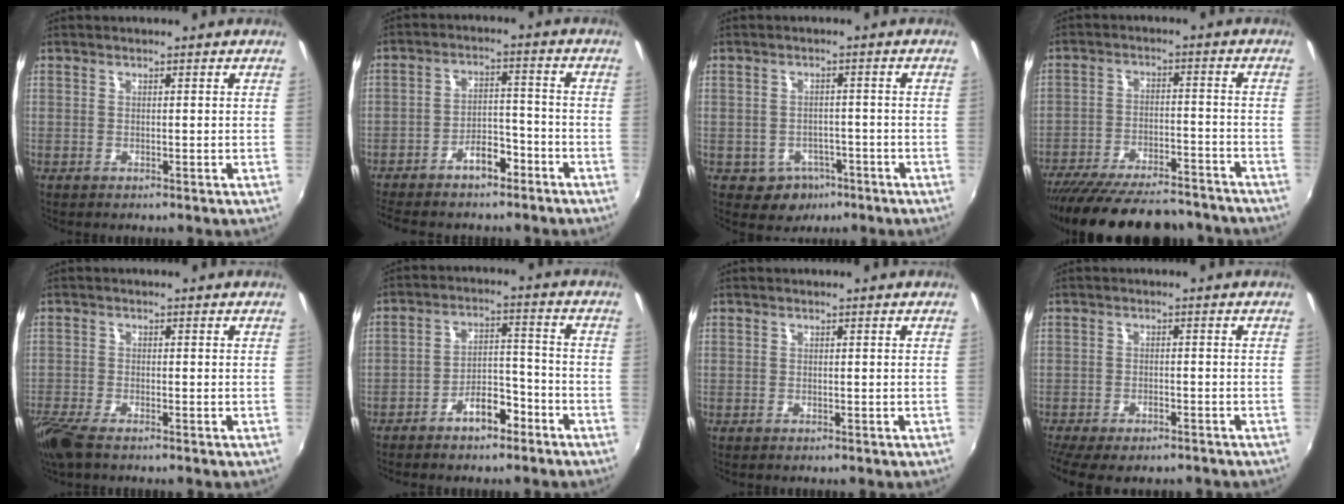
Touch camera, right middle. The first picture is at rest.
{"total": 8.6, "force": [-6.6, 3.7, 4.1], "torque": [-0.086, 0.021, -0.100]}
{"total": 5.4, "force": [-2.8, 4.5, 1.3], "torque": [-0.039, 0.003, -0.028]}
{"total": 23.9, "force": [-20.8, 6.2, 9.9], "torque": [-0.192, -0.021, -0.290]}
{"total": 6.1, "force": [-4.7, 1.5, 3.7], "torque": [-0.100, -0.026, -0.094]}
{"total": 6.8, "force": [-4.8, 3.0, 3.7], "torque": [-0.068, 0.024, -0.071]}
{"total": 0.0}
{"total": 8.0, "force": [-6.5, 2.4, 4.0], "torque": [-0.099, -0.035, -0.106]}